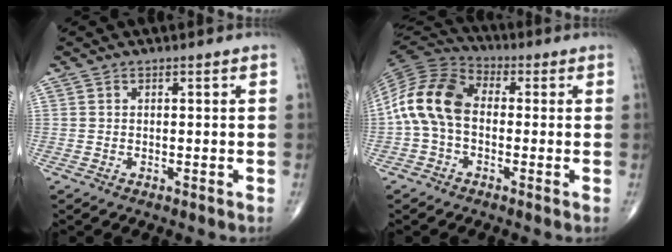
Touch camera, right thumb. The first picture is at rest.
{"total": 12.7, "force": [-0.7, 8.5, 9.4], "torque": [-0.185, 0.032, -0.028]}